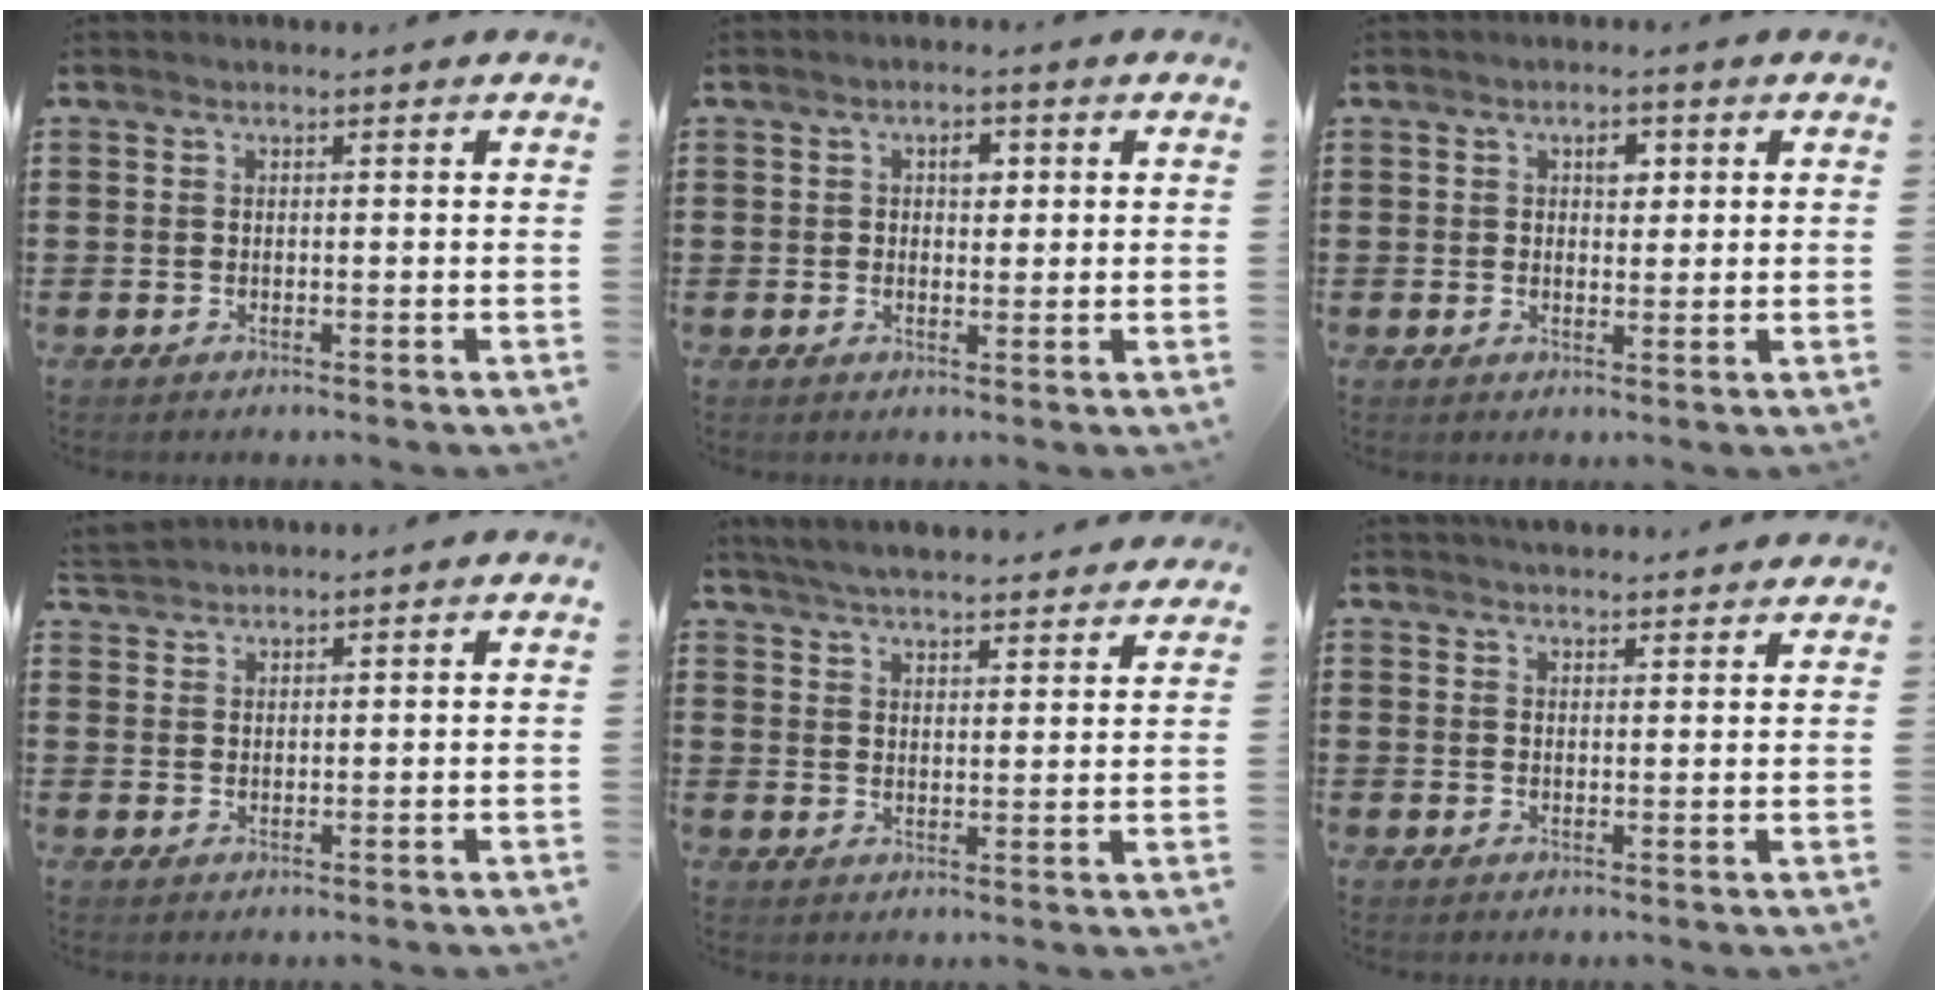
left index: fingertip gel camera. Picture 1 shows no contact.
{"total": 2.6, "force": [0.6, 1.6, 2.0], "torque": [-0.027, 0.004, 0.004]}
{"total": 2.5, "force": [0.8, 1.5, 1.9], "torque": [-0.026, 0.004, 0.009]}
{"total": 1.9, "force": [1.9, 0.1, -0.1], "torque": [-0.003, 0.001, 0.038]}
{"total": 4.8, "force": [4.7, 0.0, 0.9], "torque": [-0.034, -0.020, 0.084]}
{"total": 2.3, "force": [2.3, 0.1, 0.0], "torque": [-0.006, -0.003, 0.044]}